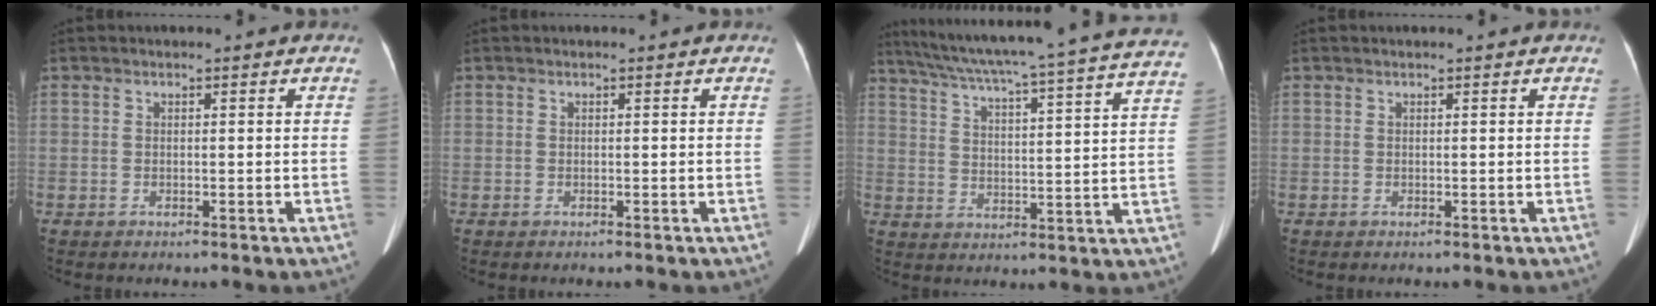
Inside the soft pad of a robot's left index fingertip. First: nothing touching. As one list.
[{"total": 0.0}, {"total": 28.0, "force": [24.7, -0.3, 13.3], "torque": [-0.222, -0.039, 0.317]}, {"total": 0.0}]